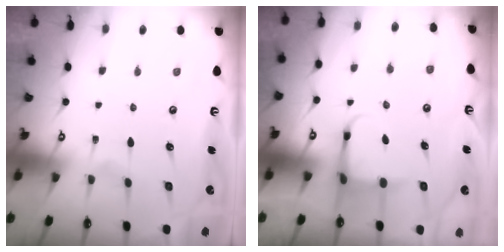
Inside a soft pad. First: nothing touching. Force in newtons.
{"total": 4.0, "press": 3.8, "slide": 1.1}